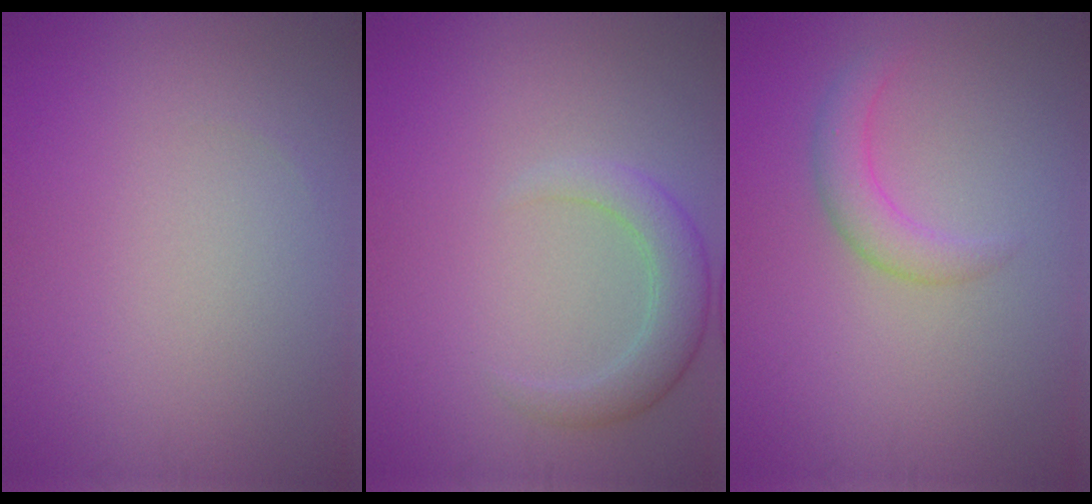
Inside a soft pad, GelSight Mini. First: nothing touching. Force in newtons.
{"total": 3.1, "press": 3.0, "slide": 0.3}
{"total": 2.4, "press": 2.4, "slide": 0.0}